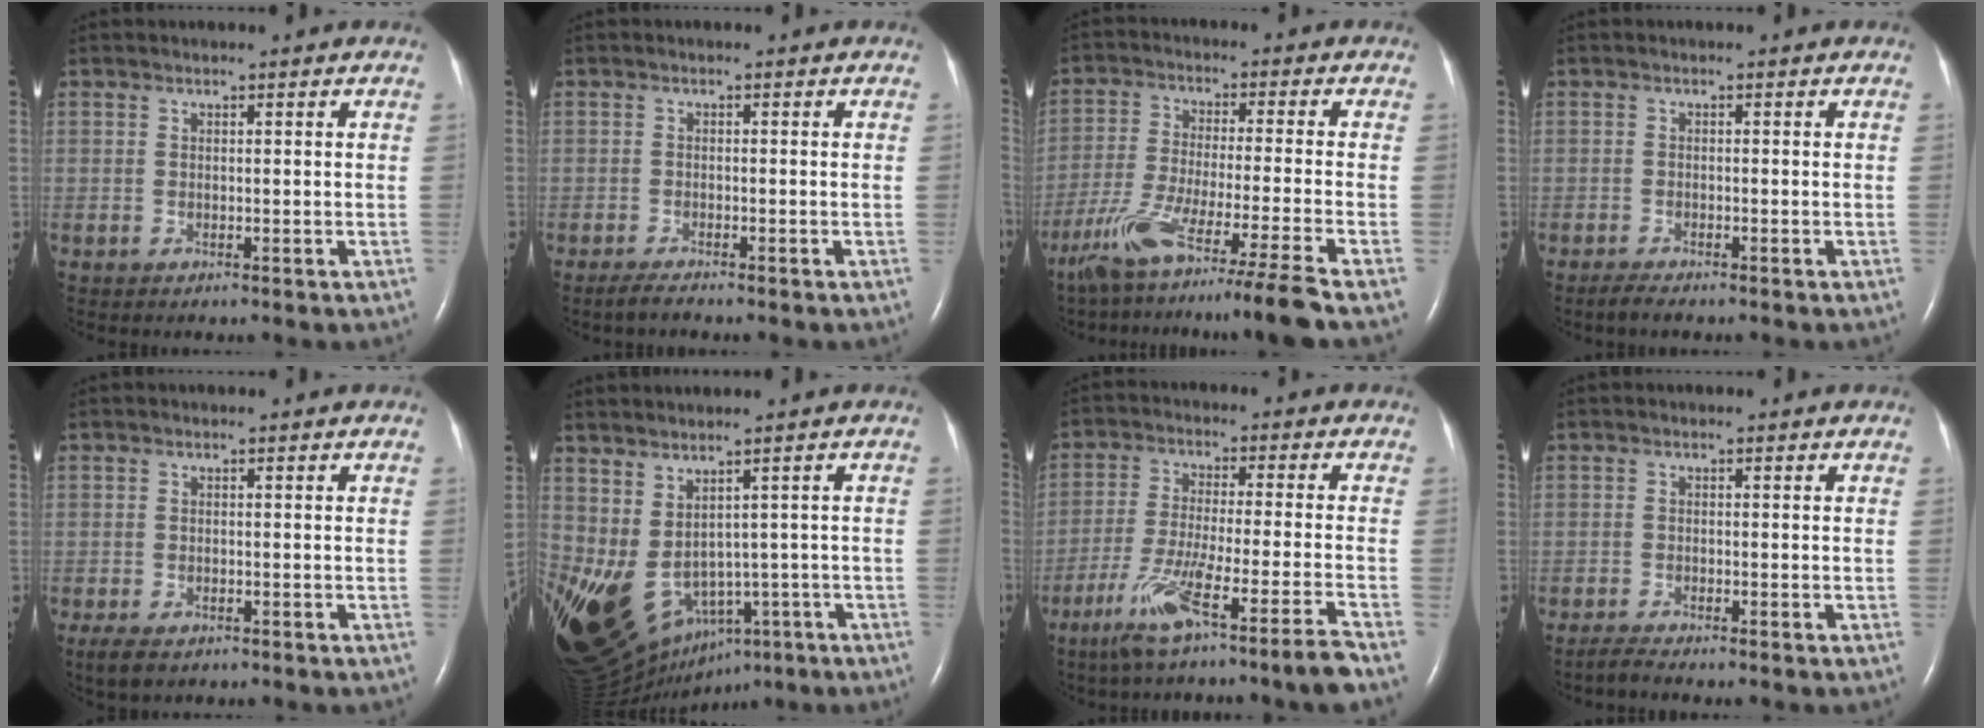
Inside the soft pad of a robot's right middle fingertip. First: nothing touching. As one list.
[{"total": 1.8, "force": [-1.6, 0.0, 0.9], "torque": [-0.031, -0.007, -0.031]}, {"total": 13.7, "force": [-10.5, -2.7, 8.4], "torque": [-0.138, -0.054, -0.172]}, {"total": 1.7, "force": [-1.4, 0.1, 0.9], "torque": [-0.031, -0.007, -0.028]}, {"total": 3.6, "force": [-2.4, 1.6, 2.0], "torque": [-0.042, -0.009, -0.035]}, {"total": 22.5, "force": [-9.3, 14.1, 14.9], "torque": [-0.333, -0.039, -0.116]}, {"total": 12.6, "force": [-8.7, -2.1, 8.9], "torque": [-0.154, -0.037, -0.147]}, {"total": 1.8, "force": [-1.6, -0.2, 0.6], "torque": [-0.026, -0.008, -0.034]}]